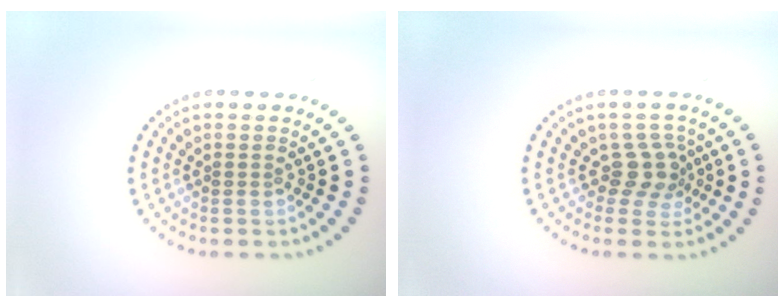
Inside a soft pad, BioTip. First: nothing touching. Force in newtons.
{"total": 2.5, "press": 1.9, "slide": 1.6}